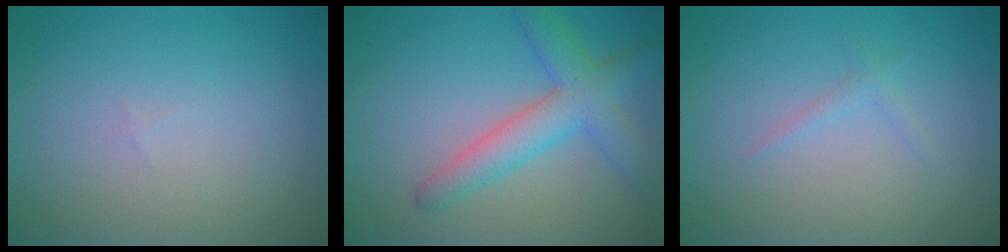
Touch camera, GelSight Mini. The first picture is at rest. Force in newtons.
{"total": 4.5, "press": 4.5, "slide": 0.2}
{"total": 0.8, "press": 0.8, "slide": 0.0}